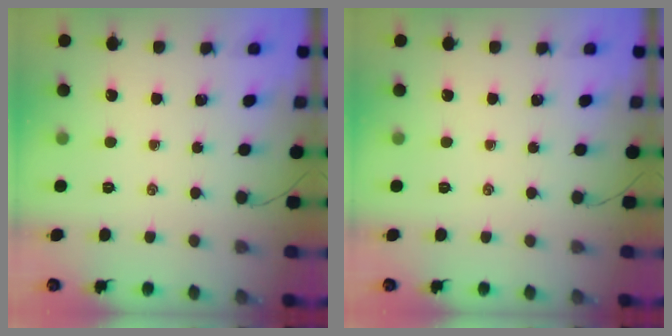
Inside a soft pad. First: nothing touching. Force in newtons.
{"total": 0.0}